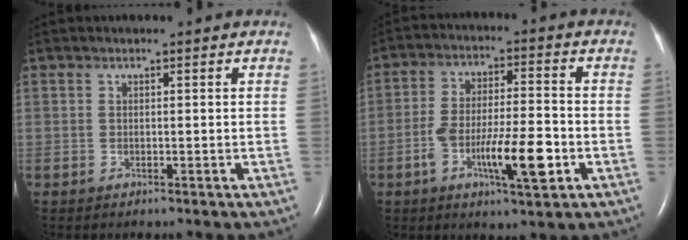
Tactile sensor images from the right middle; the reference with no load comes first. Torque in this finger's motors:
{"motor_torque": [1.17, -0.96, 0.28, 0.12]}